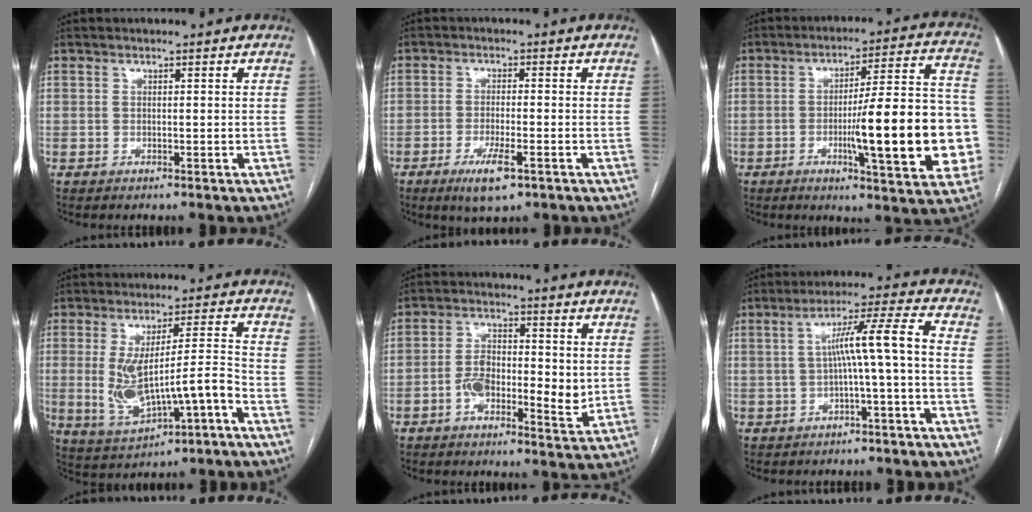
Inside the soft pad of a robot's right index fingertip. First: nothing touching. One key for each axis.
{"total": 5.8, "fx": -3.2, "fy": 1.1, "fz": 4.8, "tx": -0.091, "ty": -0.010, "tz": -0.050}
{"total": 19.5, "fx": -4.0, "fy": 3.0, "fz": 18.9, "tx": -0.222, "ty": 0.022, "tz": -0.051}
{"total": 11.3, "fx": -3.0, "fy": 2.2, "fz": 10.7, "tx": -0.203, "ty": 0.012, "tz": -0.034}
{"total": 8.4, "fx": -1.3, "fy": 3.5, "fz": 7.6, "tx": -0.134, "ty": 0.006, "tz": -0.025}
{"total": 7.8, "fx": -1.0, "fy": -0.7, "fz": 7.7, "tx": -0.124, "ty": 0.028, "tz": -0.010}